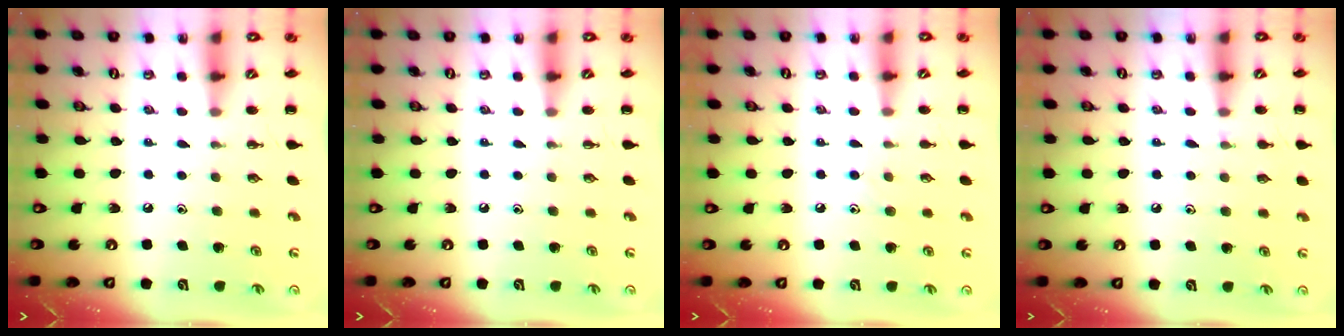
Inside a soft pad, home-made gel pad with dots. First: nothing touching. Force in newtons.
{"total": 0.0}
{"total": 4.9, "press": 4.6, "slide": 1.7}
{"total": 5.5, "press": 5.2, "slide": 1.6}